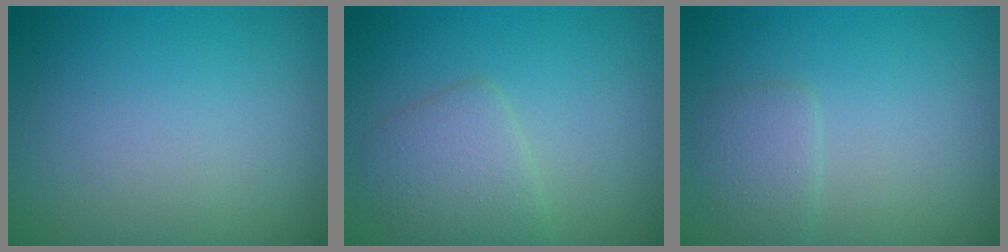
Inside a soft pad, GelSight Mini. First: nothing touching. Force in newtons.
{"total": 2.9, "press": 2.9, "slide": 0.2}
{"total": 1.7, "press": 1.7, "slide": 0.1}